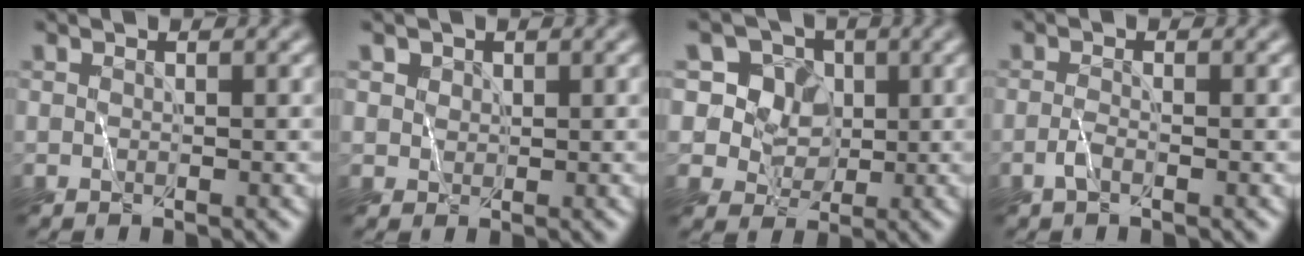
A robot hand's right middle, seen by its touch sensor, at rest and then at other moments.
{"total": 1.6, "force": [1.2, 1.1, 0.1], "torque": [-0.001, 0.005, 0.026]}
{"total": 6.7, "force": [3.2, 5.2, 2.7], "torque": [-0.034, 0.015, 0.036]}
{"total": 0.8, "force": [-0.4, 0.2, 0.7], "torque": [-0.019, 0.004, -0.012]}